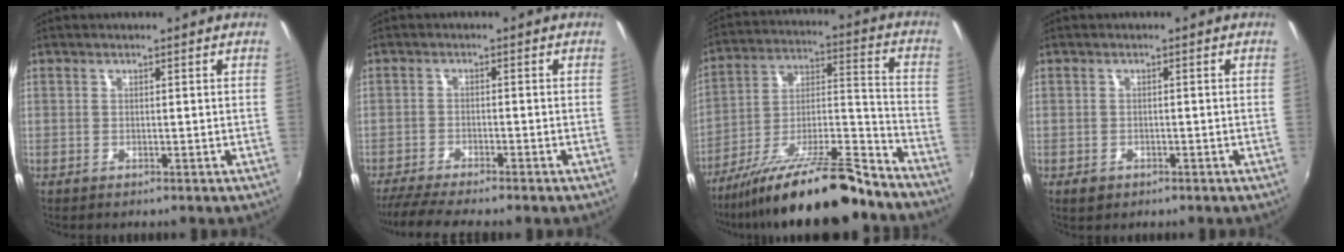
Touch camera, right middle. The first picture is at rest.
{"total": 7.8, "force": [-6.8, 0.1, 3.8], "torque": [-0.094, -0.023, -0.112]}
{"total": 21.5, "force": [-17.1, 3.4, 12.5], "torque": [-0.214, -0.016, -0.272]}
{"total": 2.1, "force": [-1.2, 1.4, 1.0], "torque": [-0.021, -0.003, -0.016]}